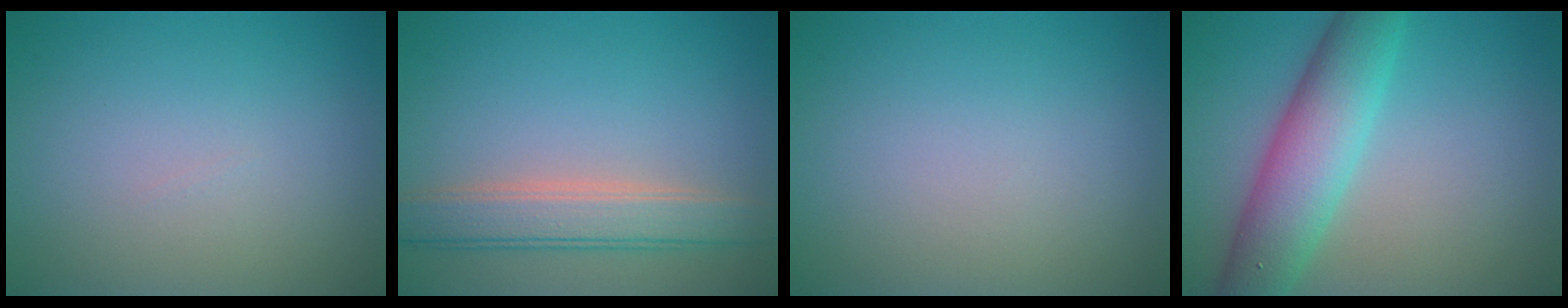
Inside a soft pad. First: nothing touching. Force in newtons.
{"total": 4.2, "press": 4.2, "slide": 0.4}
{"total": 0.0}
{"total": 6.8, "press": 6.8, "slide": 0.2}